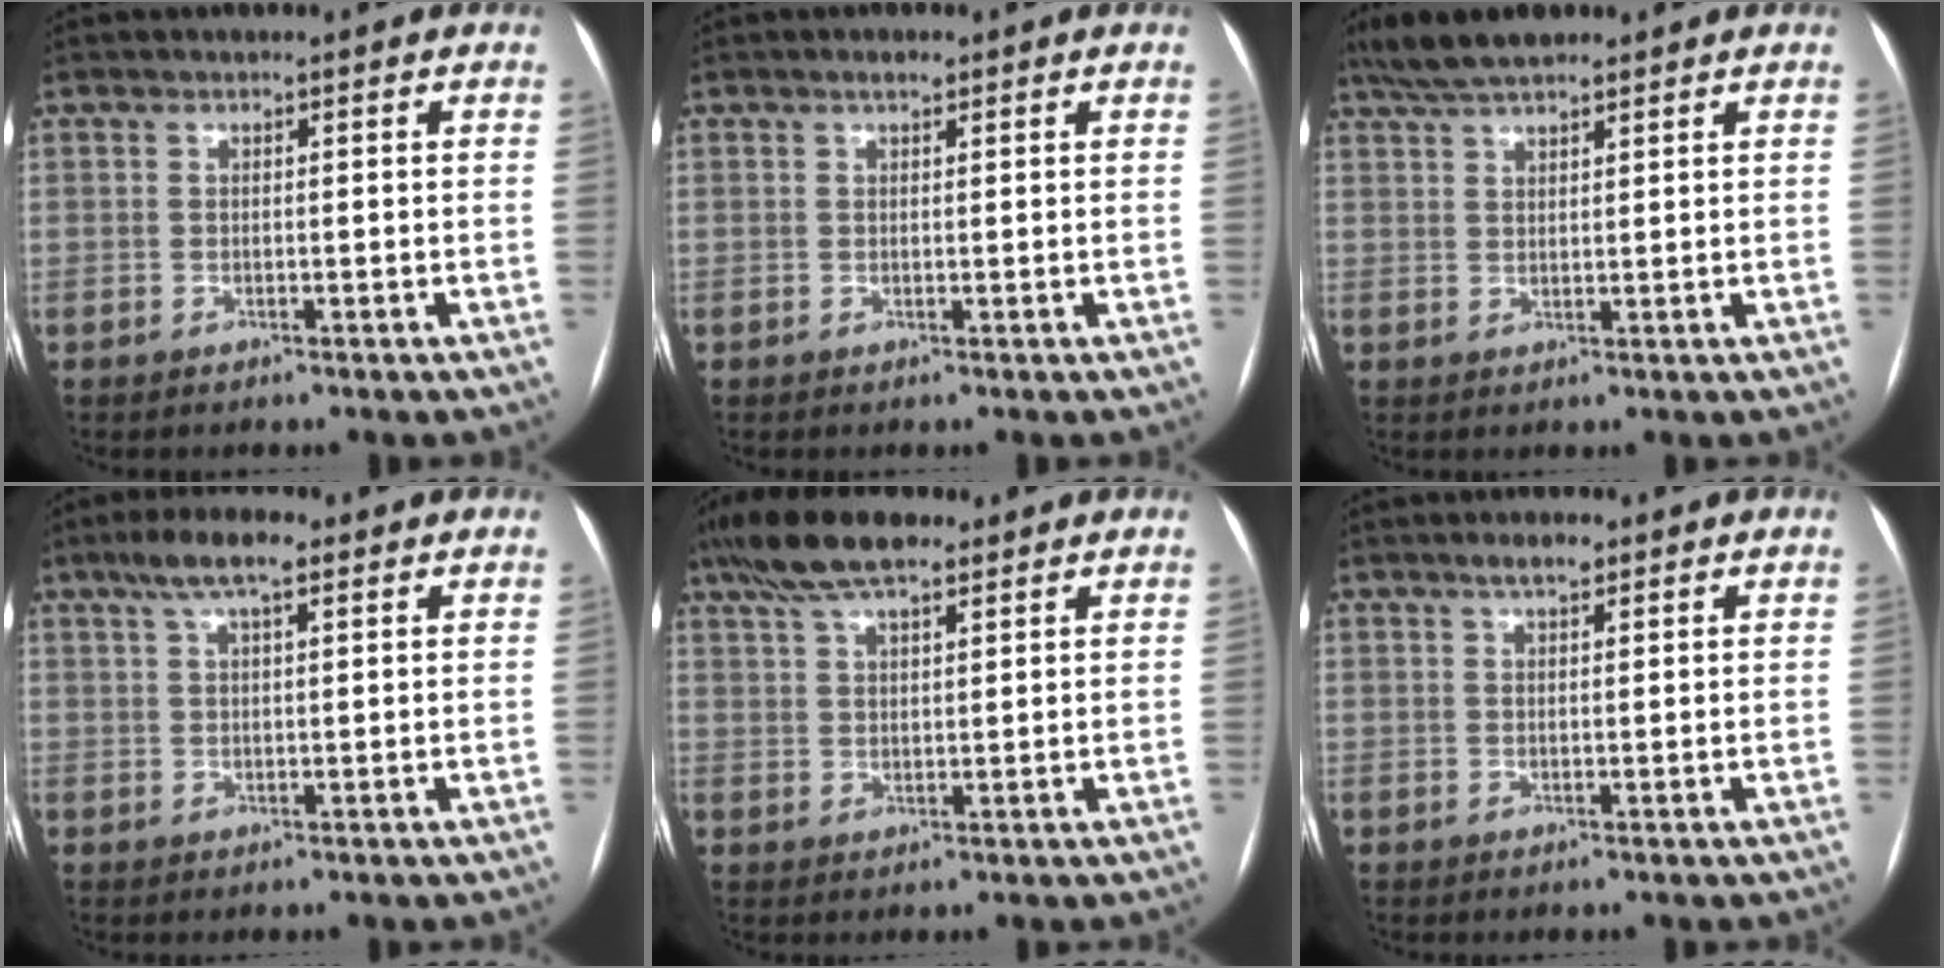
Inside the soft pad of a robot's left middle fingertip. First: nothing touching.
{"total": 1.1, "force": [0.8, 0.4, 0.7], "torque": [-0.014, 0.003, 0.013]}
{"total": 6.9, "force": [5.6, 1.4, 3.8], "torque": [-0.072, 0.027, 0.102]}
{"total": 6.3, "force": [3.9, 1.6, 4.8], "torque": [-0.095, 0.022, 0.067]}
{"total": 9.8, "force": [7.1, 2.8, 6.2], "torque": [-0.123, 0.030, 0.125]}
{"total": 2.9, "force": [1.9, 1.0, 1.9], "torque": [-0.035, 0.008, 0.031]}